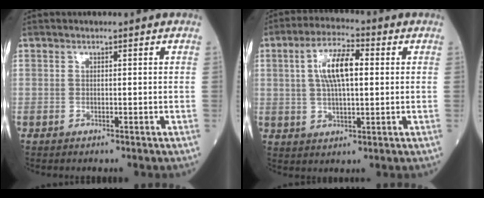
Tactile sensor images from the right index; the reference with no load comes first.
{"total": 8.8, "force": [1.7, 2.7, 8.2], "torque": [-0.159, 0.017, 0.030]}